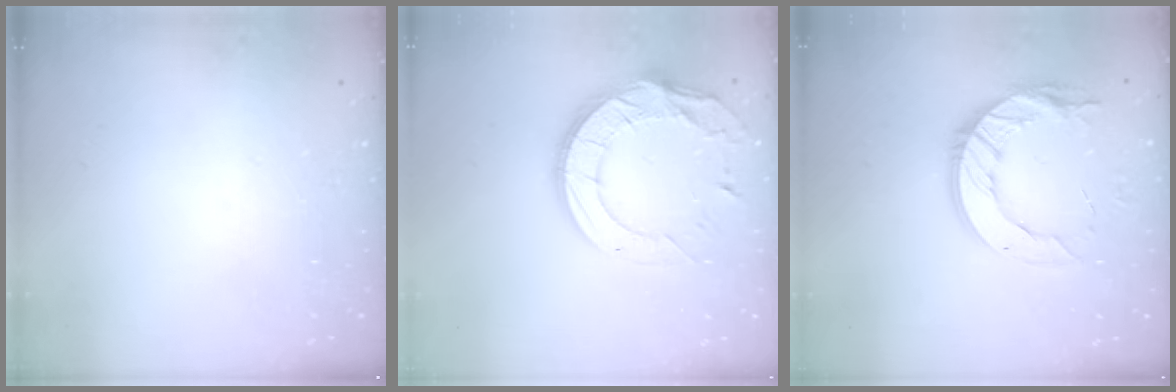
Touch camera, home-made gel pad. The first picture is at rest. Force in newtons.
{"total": 18.1, "press": 18.1, "slide": 1.3}
{"total": 14.6, "press": 14.5, "slide": 0.9}